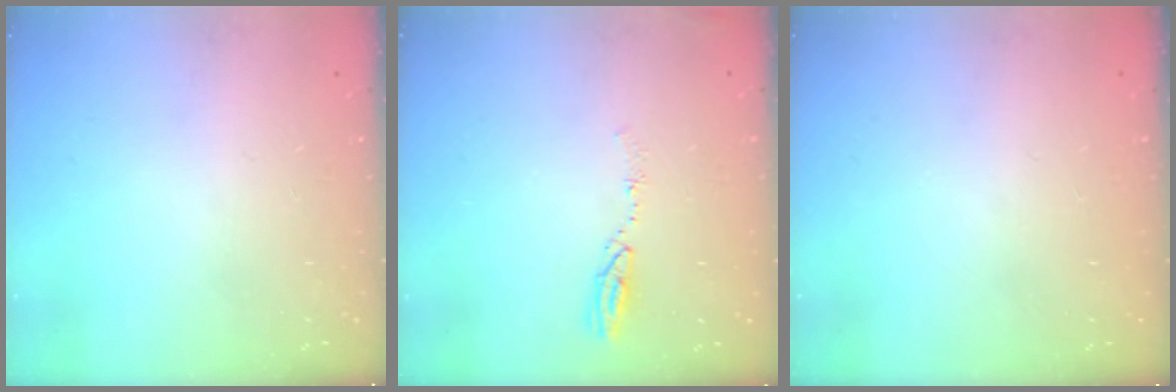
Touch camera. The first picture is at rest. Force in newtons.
{"total": 4.8, "press": 4.8, "slide": 0.4}
{"total": 0.0}